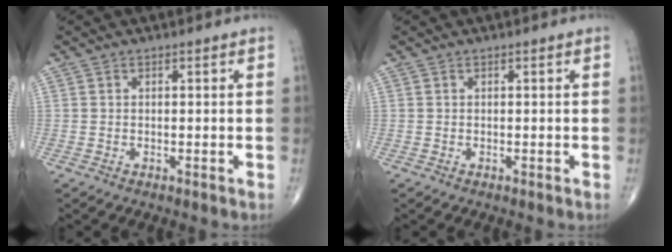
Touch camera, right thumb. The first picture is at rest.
{"total": 0.0}